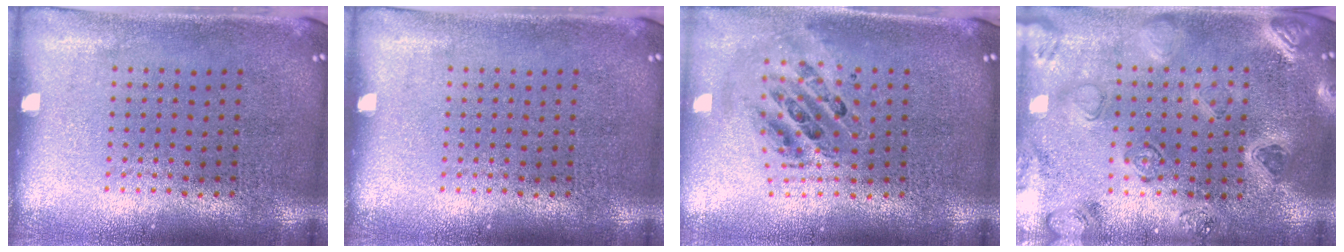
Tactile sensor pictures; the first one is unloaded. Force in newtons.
{"total": 0.0}
{"total": 1.0, "press": 0.9, "slide": 0.3}
{"total": 1.8, "press": 1.7, "slide": 0.2}